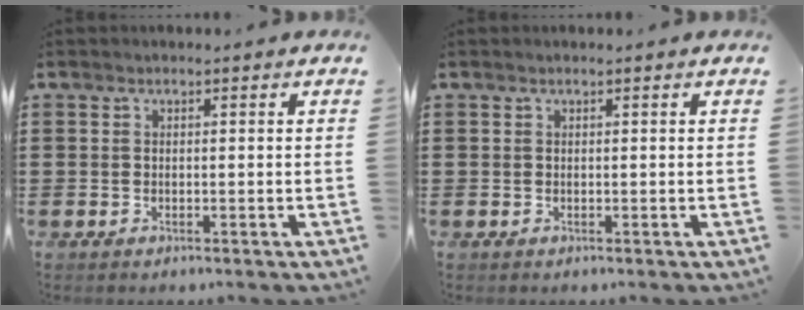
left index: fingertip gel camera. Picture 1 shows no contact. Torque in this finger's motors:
{"motor_torque": [0.05, 0.06, -0.02, -0.01]}